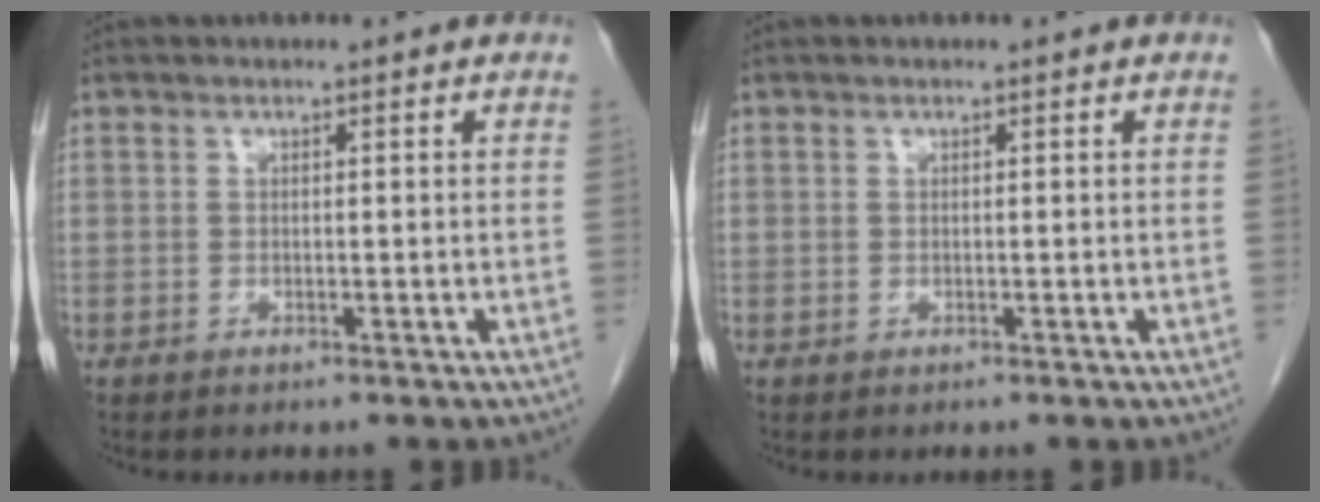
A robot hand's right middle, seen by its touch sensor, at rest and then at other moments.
{"total": 0.0}